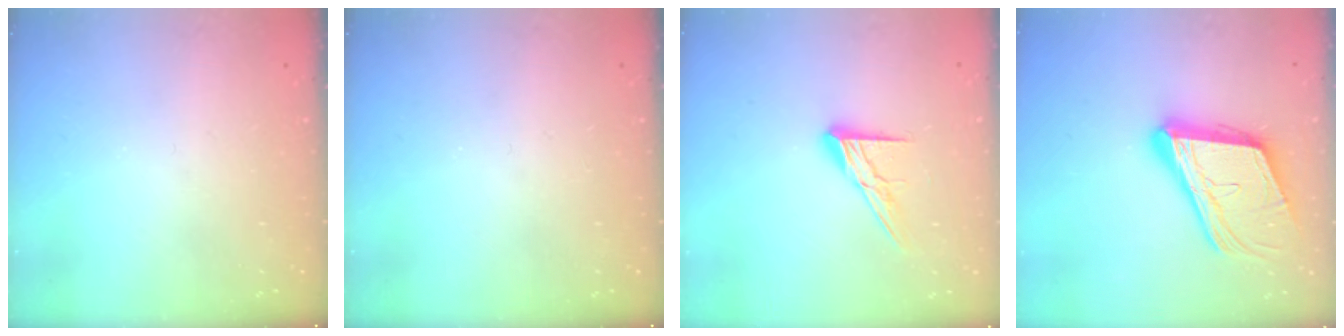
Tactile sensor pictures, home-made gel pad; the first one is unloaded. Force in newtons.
{"total": 0.0}
{"total": 10.4, "press": 10.4, "slide": 0.6}
{"total": 21.3, "press": 20.8, "slide": 4.6}